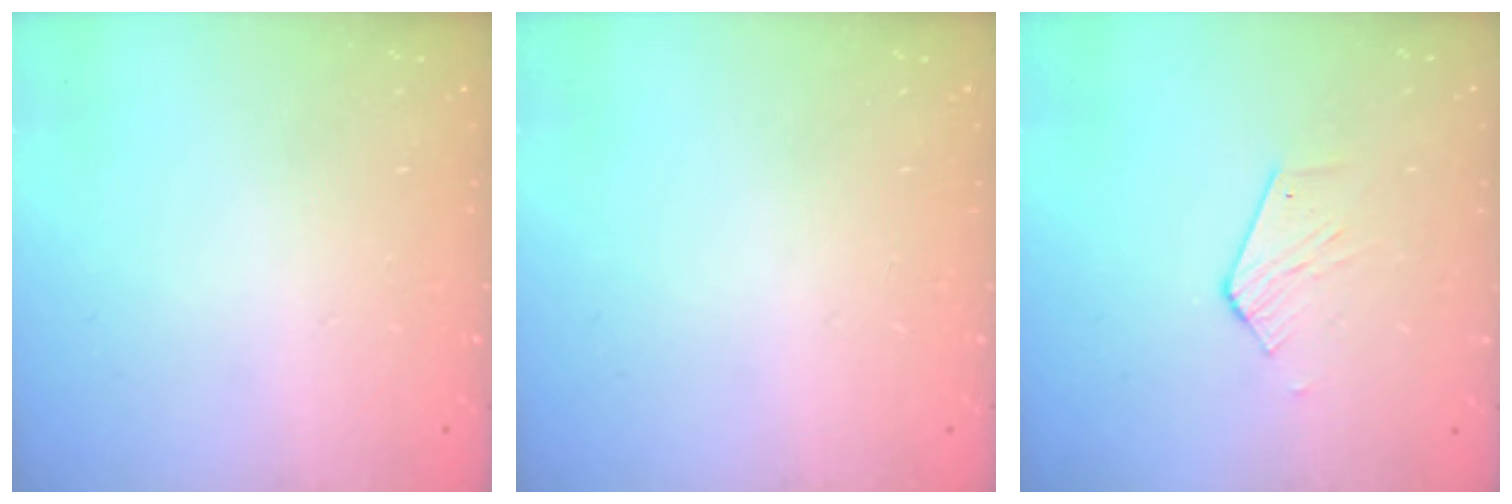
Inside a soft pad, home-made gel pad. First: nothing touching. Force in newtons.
{"total": 0.0}
{"total": 4.1, "press": 4.0, "slide": 0.2}